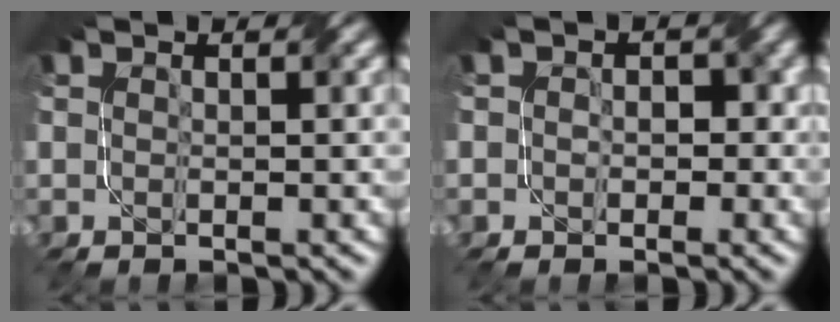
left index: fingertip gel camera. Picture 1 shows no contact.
{"total": 2.1, "force": [0.1, 1.8, 1.2], "torque": [-0.004, 0.003, -0.005]}